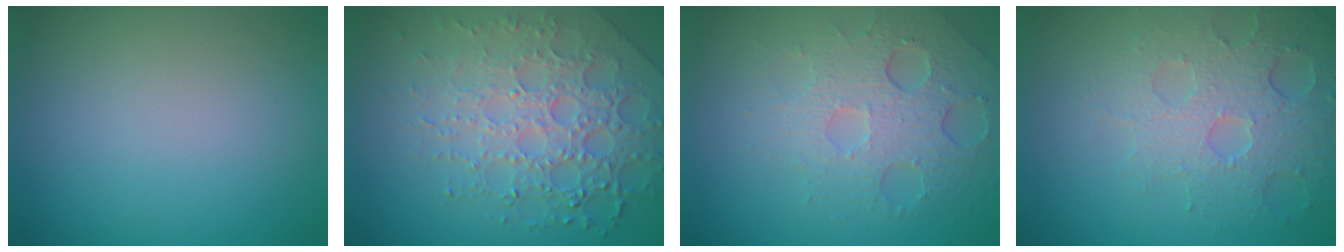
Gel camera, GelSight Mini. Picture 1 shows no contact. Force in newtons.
{"total": 7.7, "press": 5.3, "slide": 5.5}
{"total": 4.7, "press": 4.0, "slide": 2.5}
{"total": 4.2, "press": 4.1, "slide": 0.9}